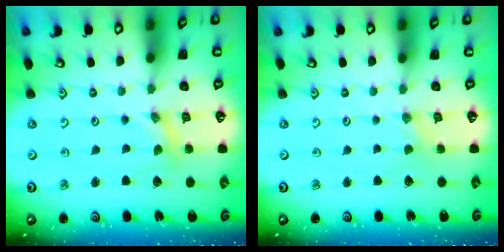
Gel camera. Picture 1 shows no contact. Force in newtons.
{"total": 0.0}